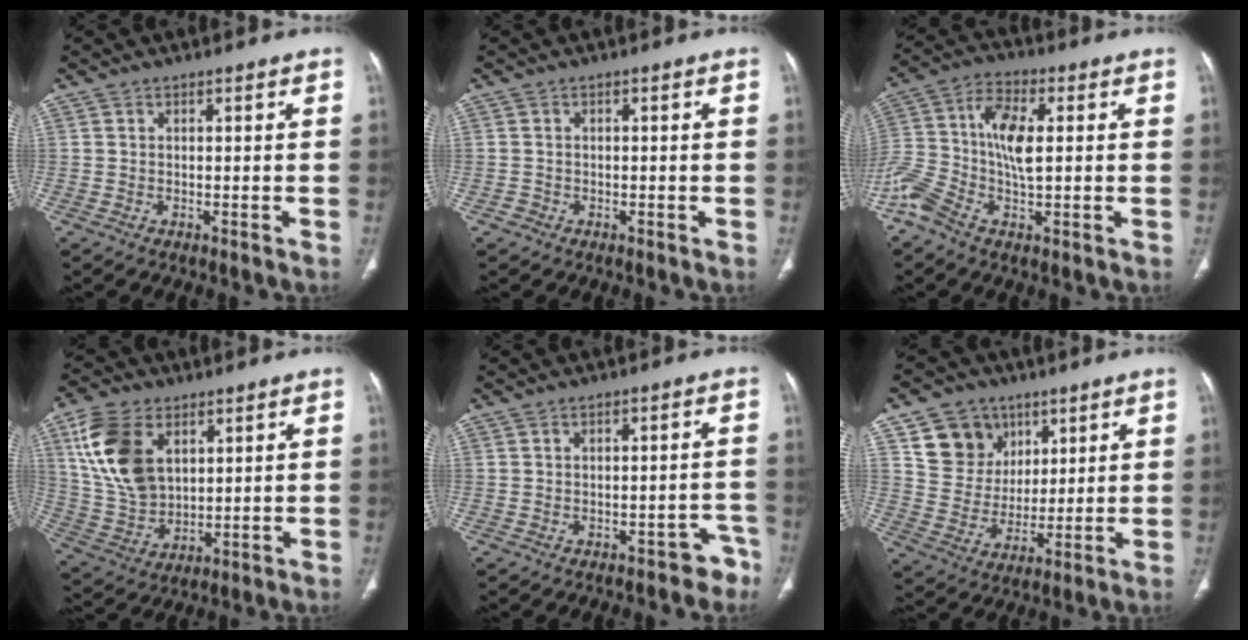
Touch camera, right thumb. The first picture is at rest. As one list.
[{"total": 1.1, "force": [-0.5, 1.0, 0.0], "torque": [0.003, 0.005, -0.014]}, {"total": 13.1, "force": [-0.8, 6.4, 11.4], "torque": [-0.251, 0.025, -0.017]}, {"total": 15.4, "force": [5.6, 9.9, 10.4], "torque": [-0.194, -0.017, 0.123]}, {"total": 4.1, "force": [-3.0, 2.5, 1.2], "torque": [0.010, 0.036, -0.035]}, {"total": 12.0, "force": [6.0, 9.9, 3.1], "torque": [-0.021, -0.026, 0.118]}]